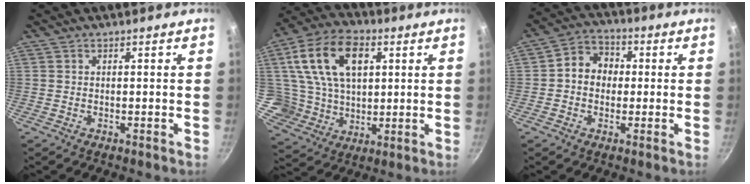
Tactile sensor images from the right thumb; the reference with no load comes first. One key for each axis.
{"total": 17.8, "fx": 5.3, "fy": 12.4, "fz": 11.6, "tx": -0.188, "ty": -0.008, "tz": 0.098}
{"total": 7.5, "fx": 0.2, "fy": 6.4, "fz": 4.0, "tx": -0.034, "ty": 0.017, "tz": -0.012}